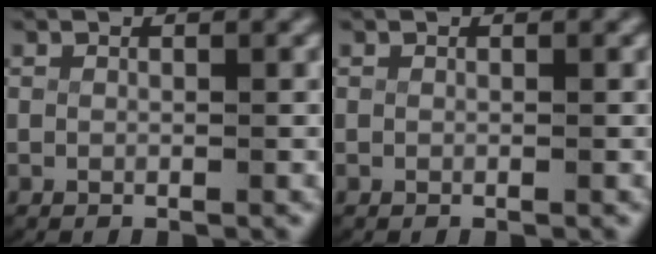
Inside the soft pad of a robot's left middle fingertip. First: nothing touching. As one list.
[{"total": 0.0}]